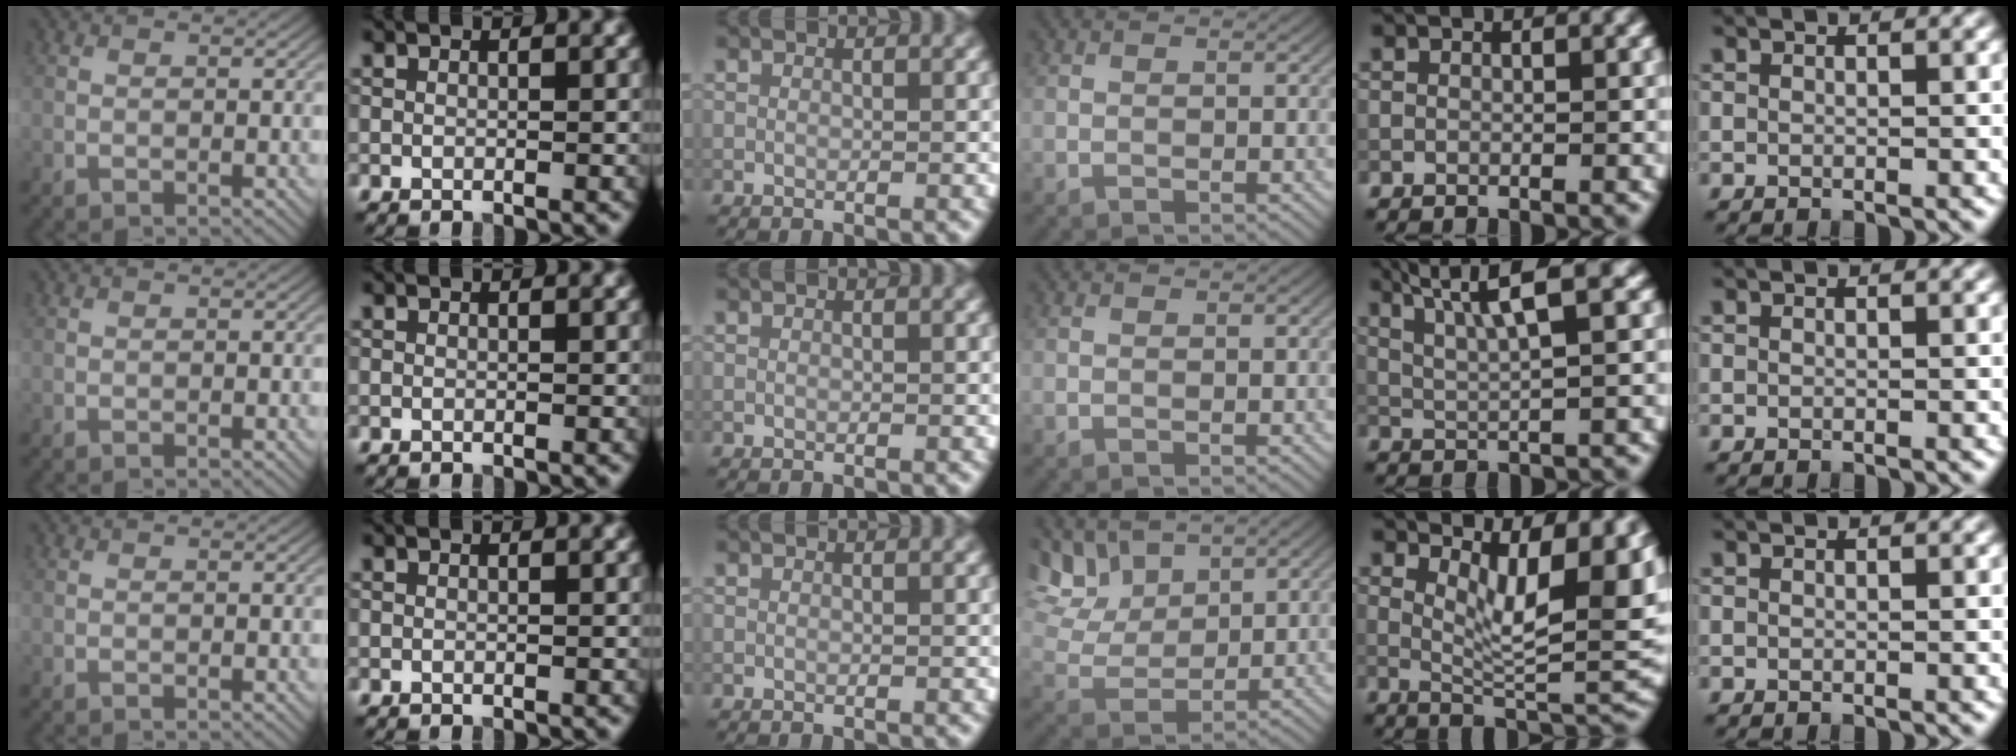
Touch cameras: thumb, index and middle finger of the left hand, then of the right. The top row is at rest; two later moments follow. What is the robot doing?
{"motion": "lift_and_place", "object": "calculator"}